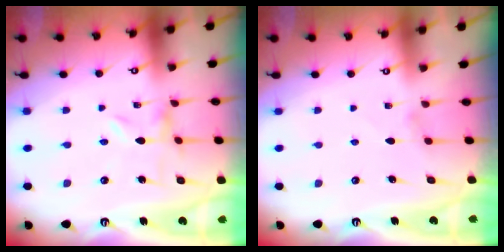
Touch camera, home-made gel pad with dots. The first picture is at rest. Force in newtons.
{"total": 0.8, "press": 0.8, "slide": 0.3}